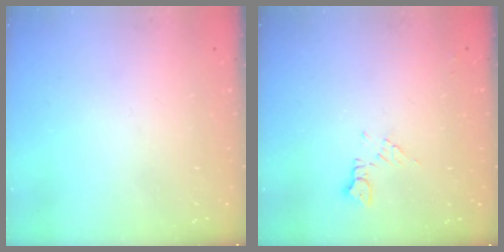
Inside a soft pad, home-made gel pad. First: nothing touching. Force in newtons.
{"total": 7.0, "press": 6.9, "slide": 0.8}